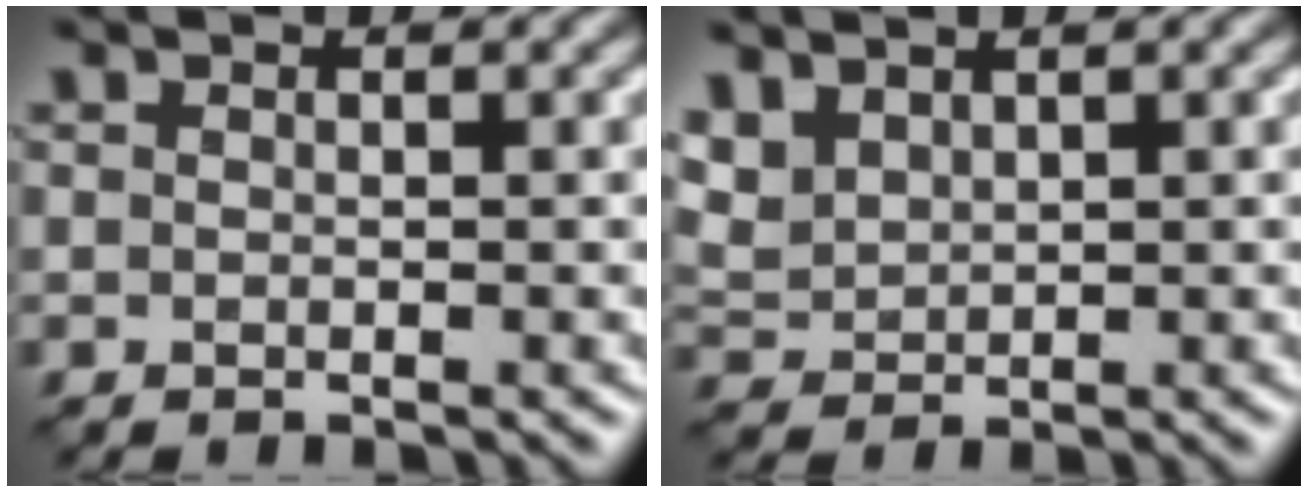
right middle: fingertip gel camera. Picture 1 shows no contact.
{"total": 2.5, "force": [1.7, 1.6, 1.0], "torque": [-0.033, 0.004, 0.039]}